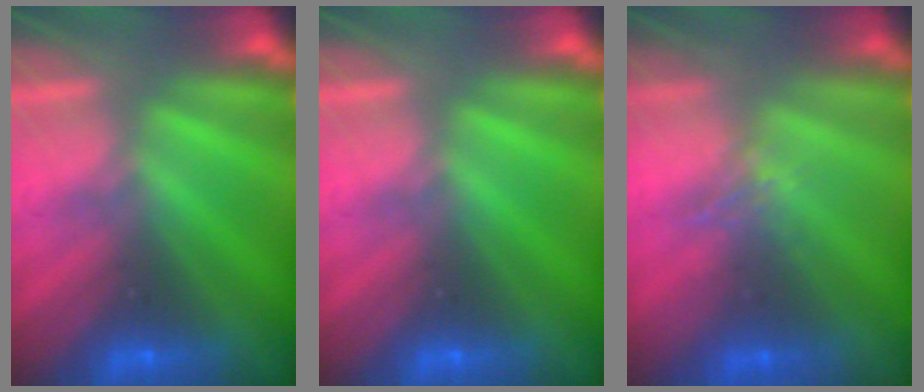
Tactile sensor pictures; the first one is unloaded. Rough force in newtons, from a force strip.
{"total": 0.0}
{"total": 1.0}